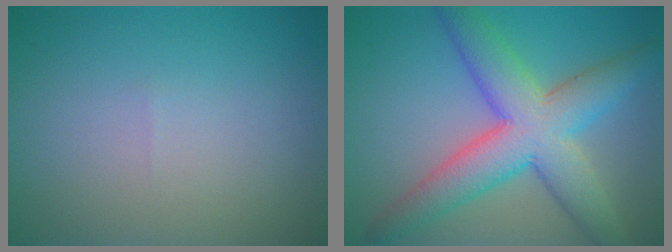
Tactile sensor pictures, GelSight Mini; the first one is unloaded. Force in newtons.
{"total": 8.5, "press": 8.5, "slide": 0.3}